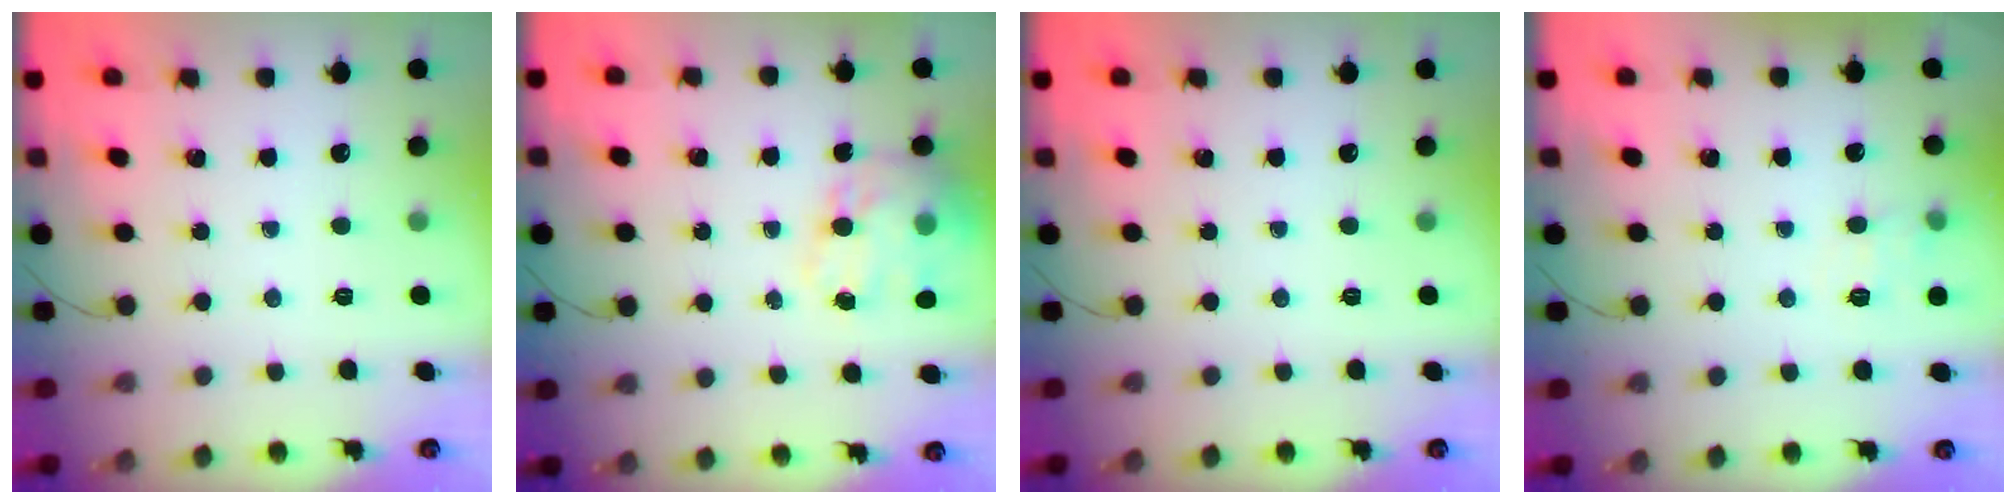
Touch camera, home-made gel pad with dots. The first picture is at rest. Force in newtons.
{"total": 16.1, "press": 15.6, "slide": 4.1}
{"total": 0.0}
{"total": 6.7, "press": 6.5, "slide": 1.8}